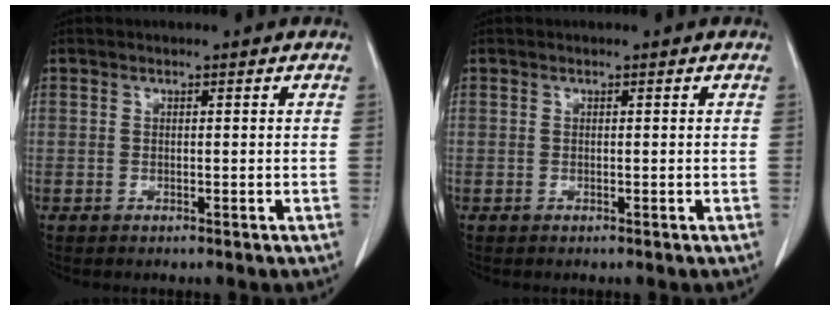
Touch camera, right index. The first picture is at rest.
{"total": 0.0}